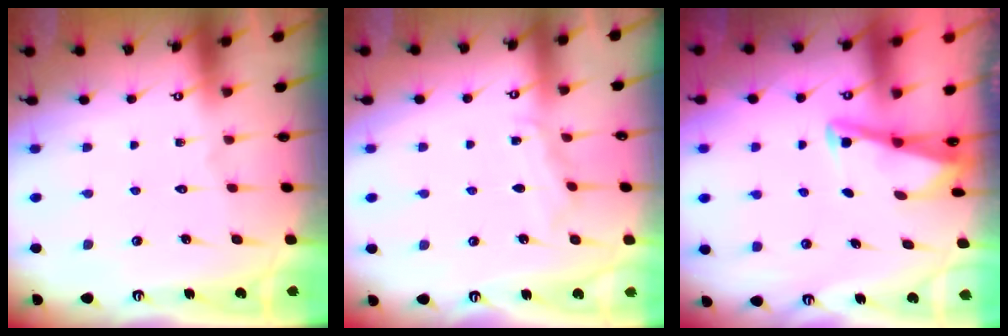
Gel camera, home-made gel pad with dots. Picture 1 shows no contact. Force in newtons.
{"total": 4.8, "press": 4.8, "slide": 0.2}
{"total": 2.9, "press": 2.8, "slide": 0.4}